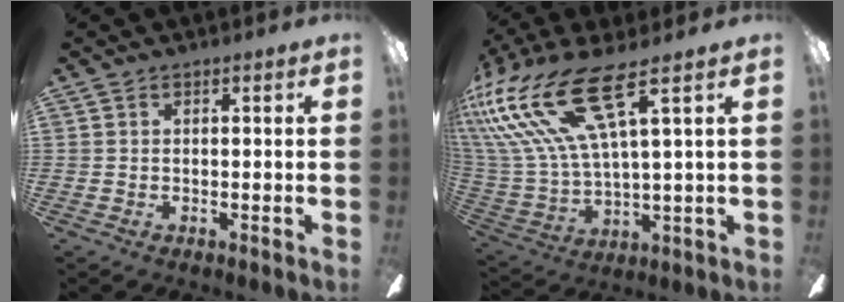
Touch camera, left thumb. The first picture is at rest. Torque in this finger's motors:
{"motor_torque": [0.59, 0.78, 1.81, -1.00, 0.61]}